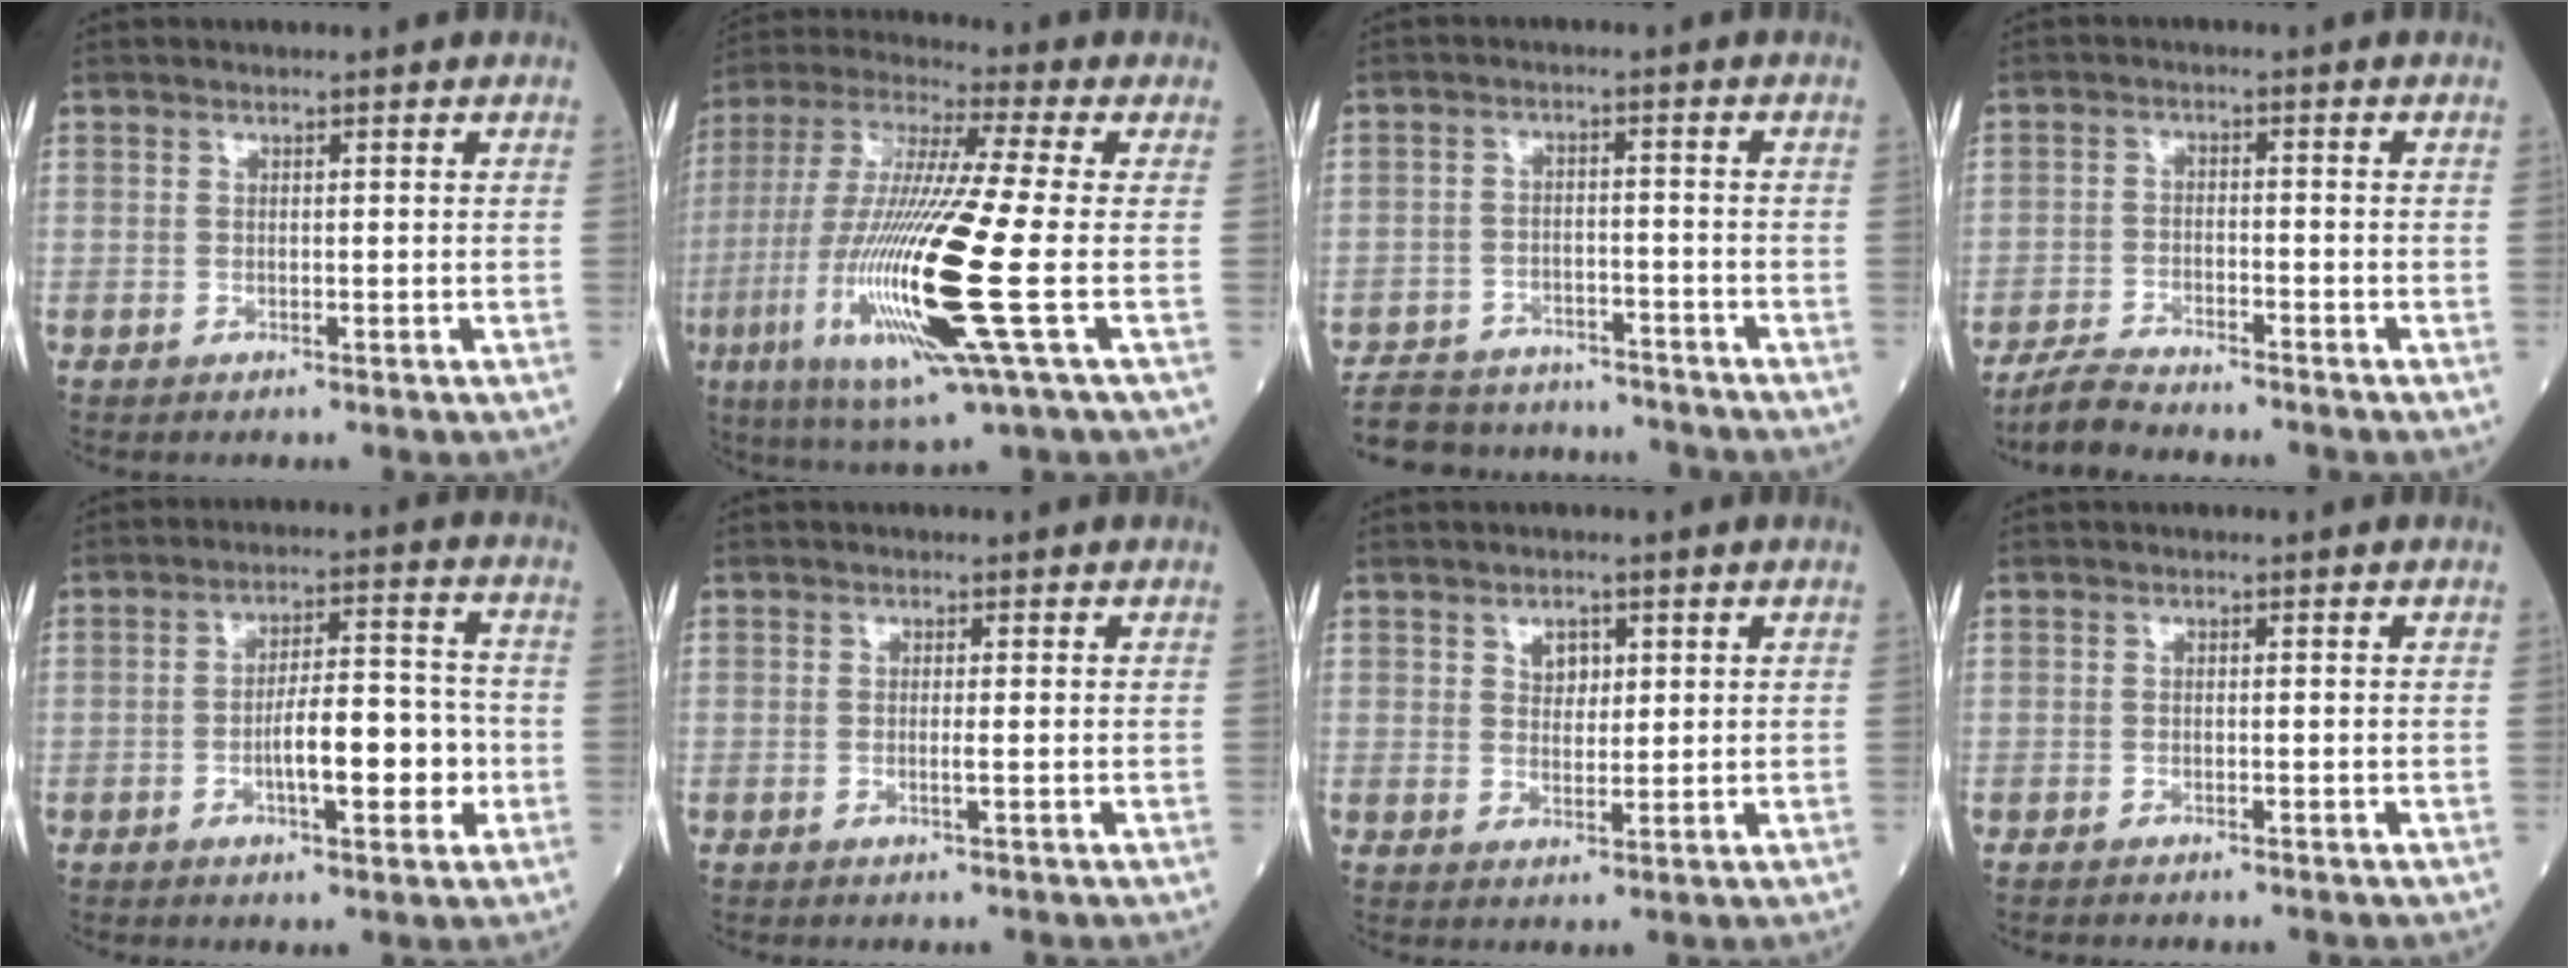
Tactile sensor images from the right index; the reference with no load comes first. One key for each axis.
{"total": 23.2, "fx": -5.3, "fy": 1.6, "fz": 22.6, "tx": -0.502, "ty": -0.038, "tz": -0.102}
{"total": 16.0, "fx": -14.2, "fy": 5.5, "fz": 4.7, "tx": -0.113, "ty": 0.012, "tz": -0.206}
{"total": 6.5, "fx": -6.0, "fy": 1.2, "fz": 2.2, "tx": -0.049, "ty": -0.018, "tz": -0.107}
{"total": 9.7, "fx": -2.6, "fy": 3.1, "fz": 8.8, "tx": -0.151, "ty": 0.022, "tz": -0.038}
{"total": 1.1, "fx": -0.2, "fy": 0.2, "fz": 1.1, "tx": -0.026, "ty": -0.002, "tz": -0.005}
{"total": 3.8, "fx": 1.5, "fy": 2.6, "fz": 2.3, "tx": -0.047, "ty": 0.006, "tz": 0.032}
{"total": 2.0, "fx": -1.6, "fy": 0.9, "fz": 0.8, "tx": -0.023, "ty": -0.005, "tz": -0.019}